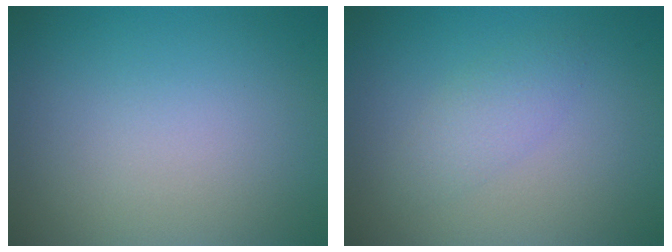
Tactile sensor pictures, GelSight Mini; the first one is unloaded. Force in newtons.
{"total": 1.8, "press": 1.8, "slide": 0.2}